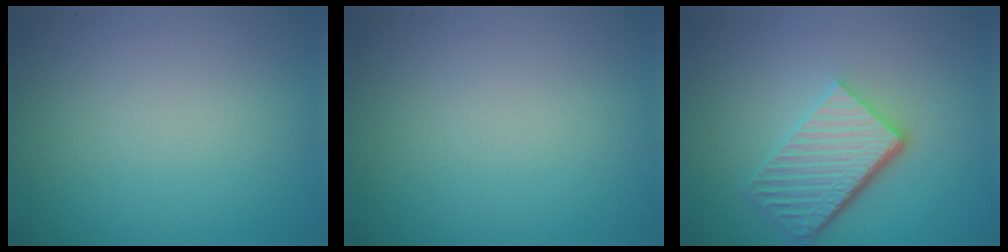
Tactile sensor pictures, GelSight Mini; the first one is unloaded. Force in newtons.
{"total": 0.0}
{"total": 5.7, "press": 3.9, "slide": 4.1}